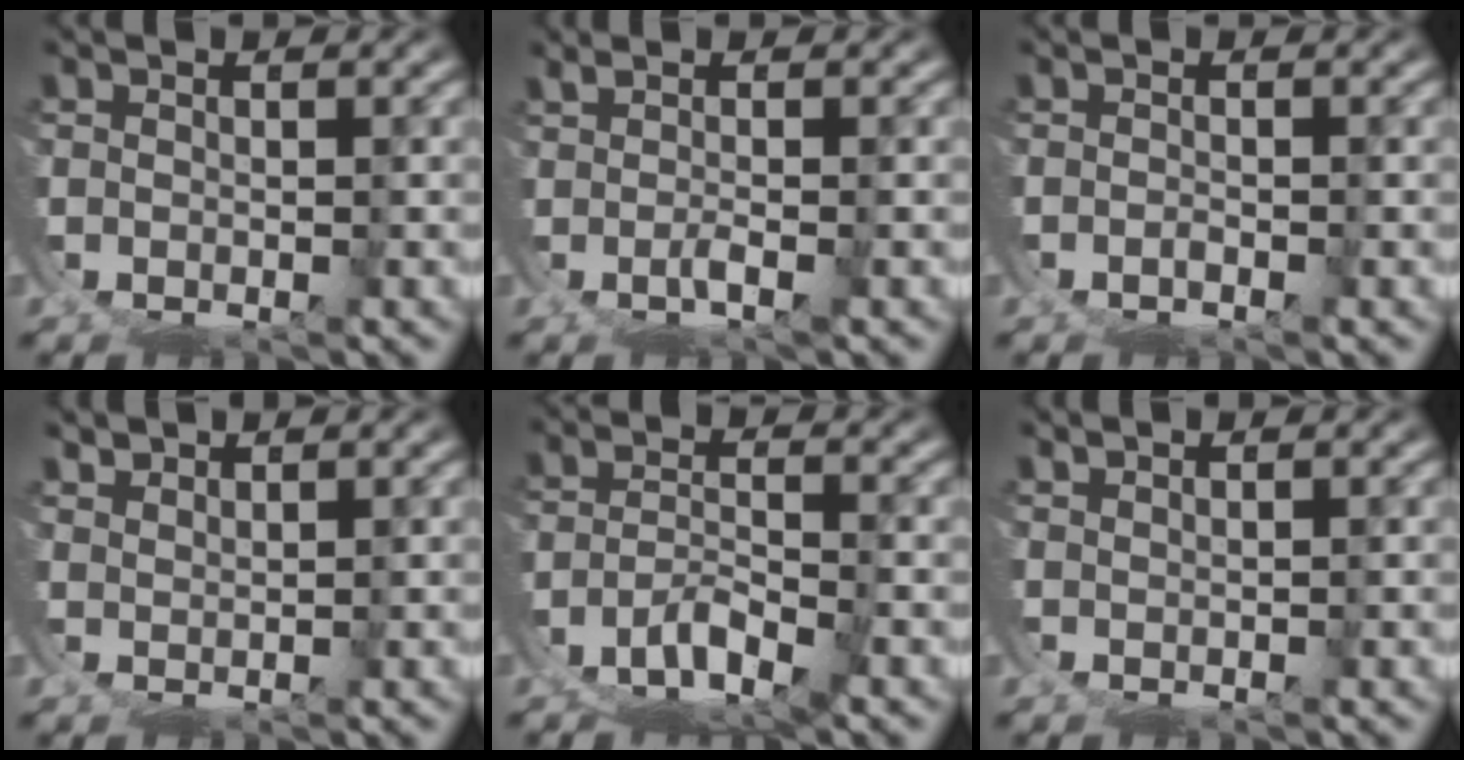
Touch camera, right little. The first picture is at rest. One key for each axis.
{"total": 2.5, "fx": 1.4, "fy": -1.0, "fz": 1.8, "tx": -0.017, "ty": 0.011, "tz": 0.021}
{"total": 1.5, "fx": -1.3, "fy": 0.7, "fz": 0.6, "tx": -0.013, "ty": -0.013, "tz": -0.015}
{"total": 3.2, "fx": 2.6, "fy": -1.5, "fz": -1.0, "tx": 0.024, "ty": 0.000, "tz": 0.050}
{"total": 4.6, "fx": -2.6, "fy": 2.8, "fz": 2.5, "tx": -0.052, "ty": -0.017, "tz": -0.036}
{"total": 1.9, "fx": 1.6, "fy": -1.0, "fz": -0.5, "tx": 0.020, "ty": 0.010, "tz": 0.025}